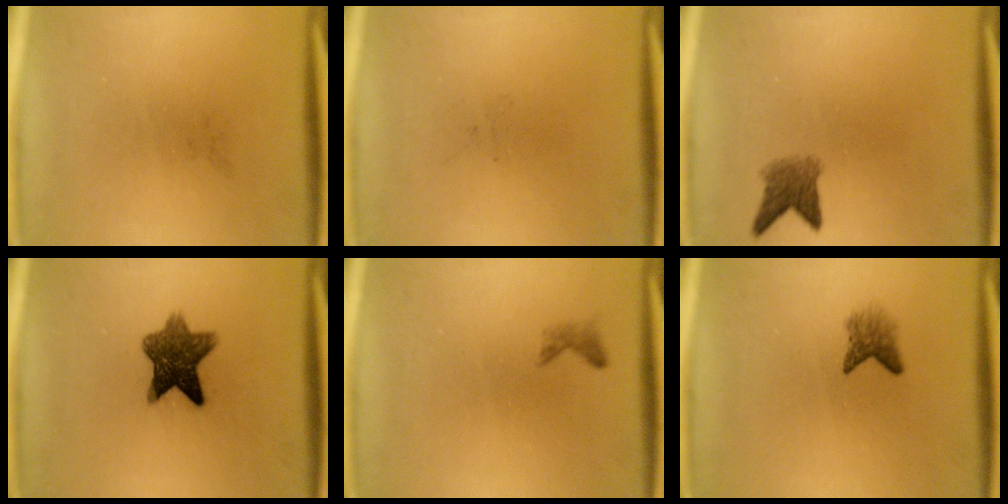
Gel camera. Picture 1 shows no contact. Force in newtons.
{"total": 0.0}
{"total": 3.1}
{"total": 8.3}
{"total": 0.8}
{"total": 2.3}